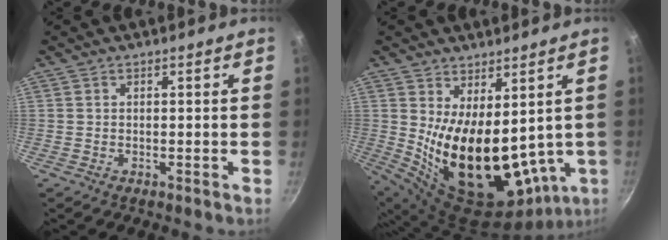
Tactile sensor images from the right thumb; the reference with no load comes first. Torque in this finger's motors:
{"motor_torque": [0.53, 4.47, 2.77, 0.00, 0.38]}